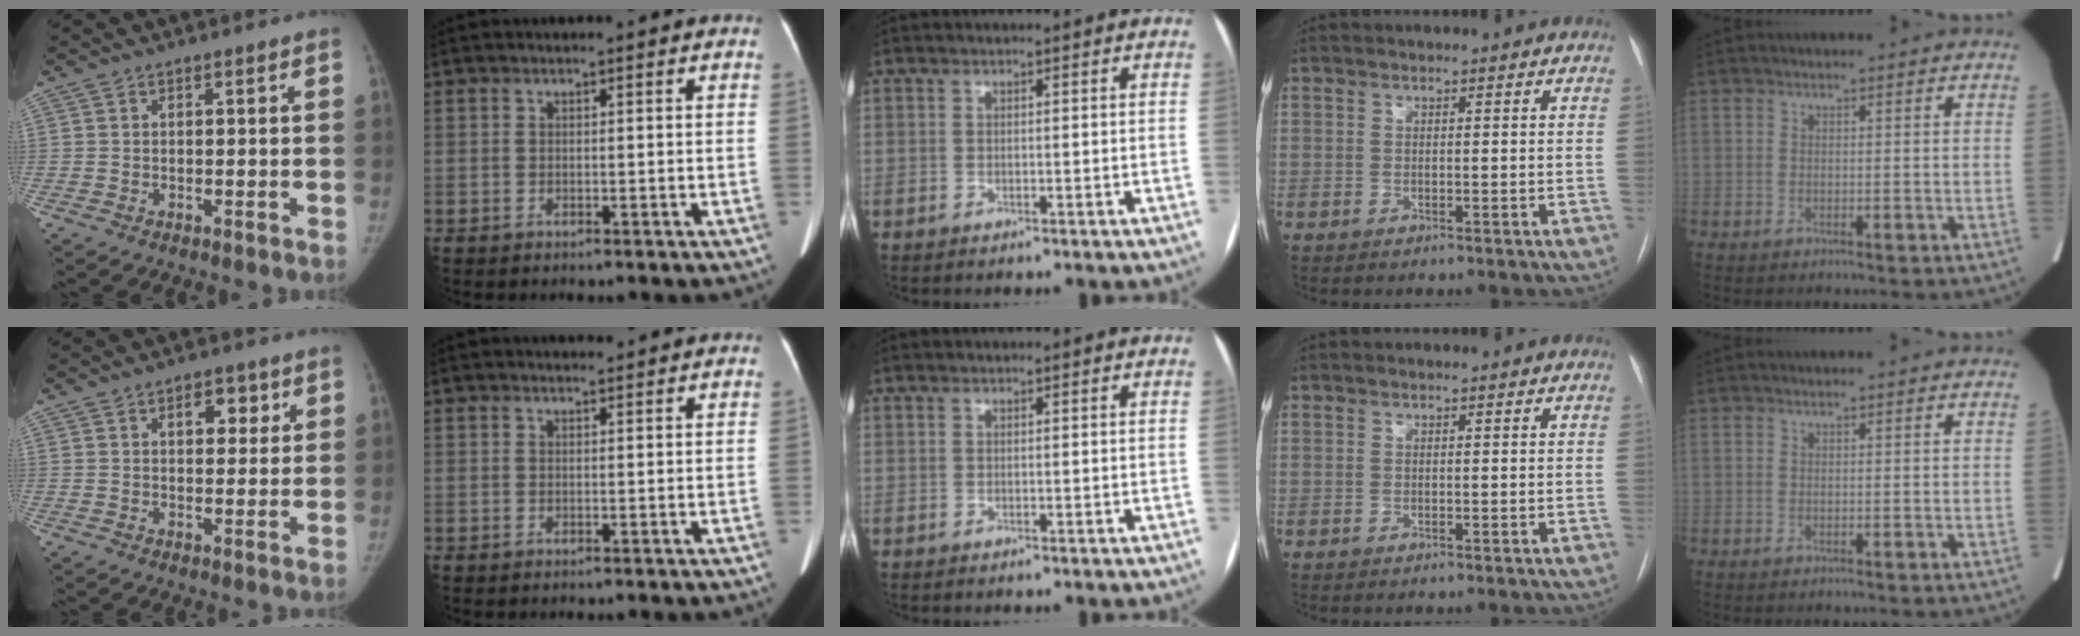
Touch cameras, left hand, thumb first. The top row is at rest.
{"thumb": {"total": 5.1, "force": [2.2, 3.1, 3.4], "torque": [-0.018, -0.006, 0.028]}, "index": {"total": 0.5, "force": [0.5, 0.0, -0.1], "torque": [-0.009, -0.003, 0.010]}}